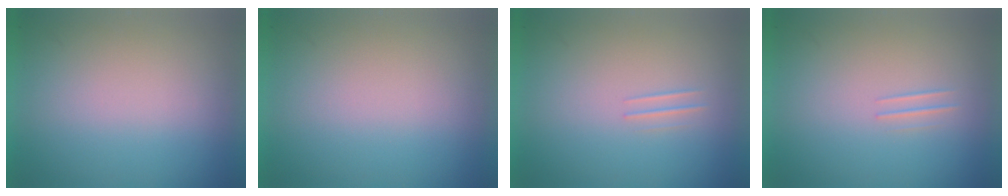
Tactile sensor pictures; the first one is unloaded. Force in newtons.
{"total": 0.0}
{"total": 1.1}
{"total": 1.1}